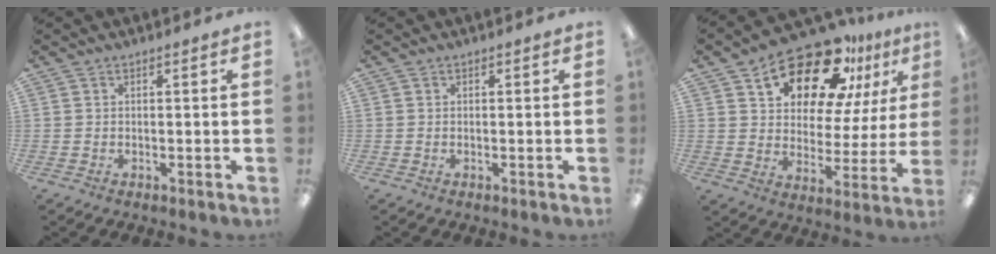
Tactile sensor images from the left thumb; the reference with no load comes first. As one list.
[{"total": 0.0}, {"total": 18.8, "force": [13.8, 8.7, 9.5], "torque": [-0.162, -0.087, 0.237]}]